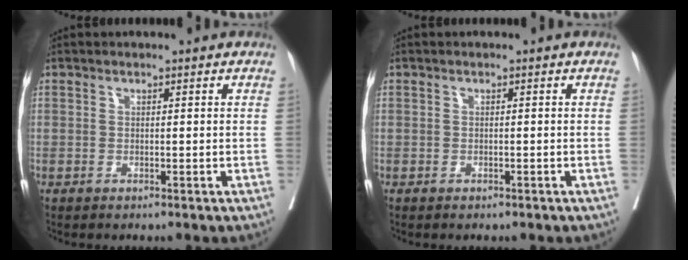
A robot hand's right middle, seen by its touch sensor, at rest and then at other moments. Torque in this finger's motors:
{"motor_torque": [-0.36, 0.09, 0.00, 0.01]}